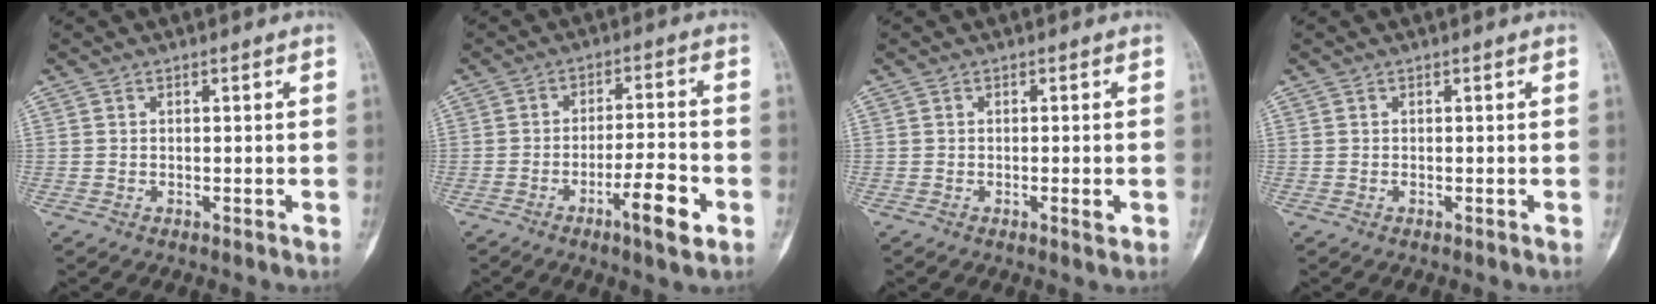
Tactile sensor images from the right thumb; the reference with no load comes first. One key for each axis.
{"total": 8.3, "fx": -3.9, "fy": 1.6, "fz": 7.2, "tx": -0.116, "ty": 0.020, "tz": -0.061}
{"total": 1.6, "fx": -0.5, "fy": 0.4, "fz": 1.5, "tx": -0.021, "ty": -0.003, "tz": -0.007}
{"total": 0.0}